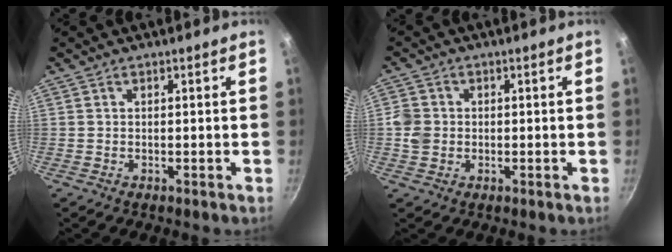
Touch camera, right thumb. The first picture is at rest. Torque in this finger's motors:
{"motor_torque": [0.39, 0.33, 0.38, 0.37, 0.01]}